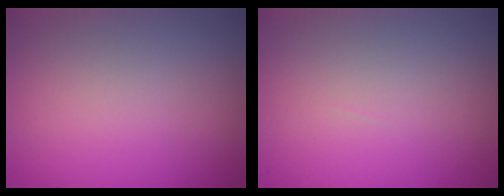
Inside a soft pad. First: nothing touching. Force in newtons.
{"total": 0.0}